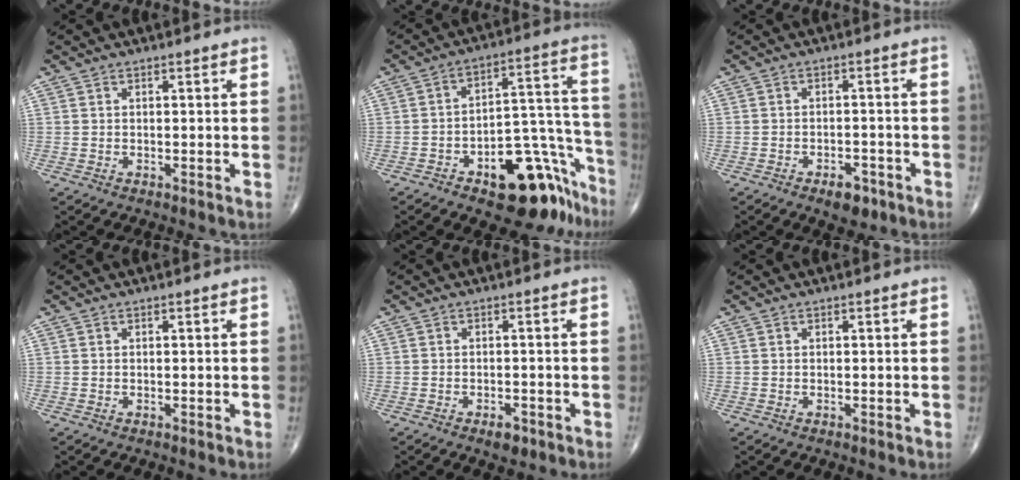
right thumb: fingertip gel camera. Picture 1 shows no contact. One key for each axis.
{"total": 19.1, "fx": -11.3, "fy": 8.8, "fz": 12.6, "tx": -0.088, "ty": 0.116, "tz": -0.155}
{"total": 4.7, "fx": -2.8, "fy": 2.5, "fz": 2.8, "tx": -0.030, "ty": 0.011, "tz": -0.038}
{"total": 0.0}
{"total": 2.8, "fx": -1.6, "fy": 1.4, "fz": 1.7, "tx": -0.024, "ty": 0.002, "tz": -0.021}
{"total": 0.0}